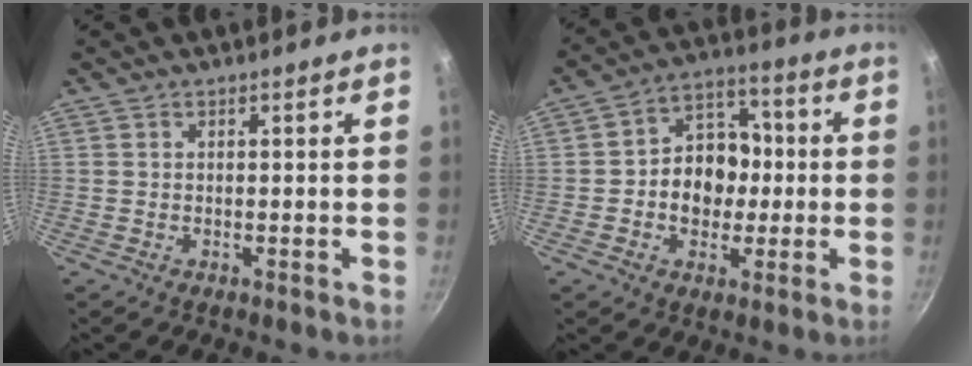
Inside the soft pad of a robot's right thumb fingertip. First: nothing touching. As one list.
[{"total": 12.1, "force": [-0.8, 9.8, 7.0], "torque": [-0.059, 0.026, -0.025]}]